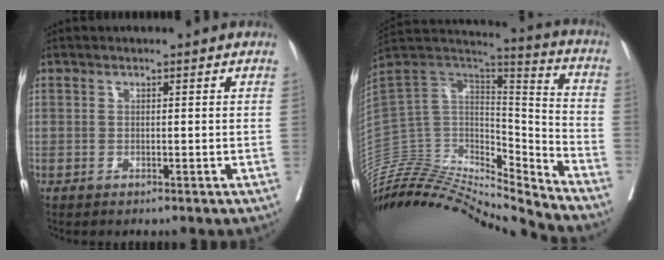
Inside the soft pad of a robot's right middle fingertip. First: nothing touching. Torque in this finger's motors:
{"motor_torque": [0.42, -1.72, 0.54, 0.21]}